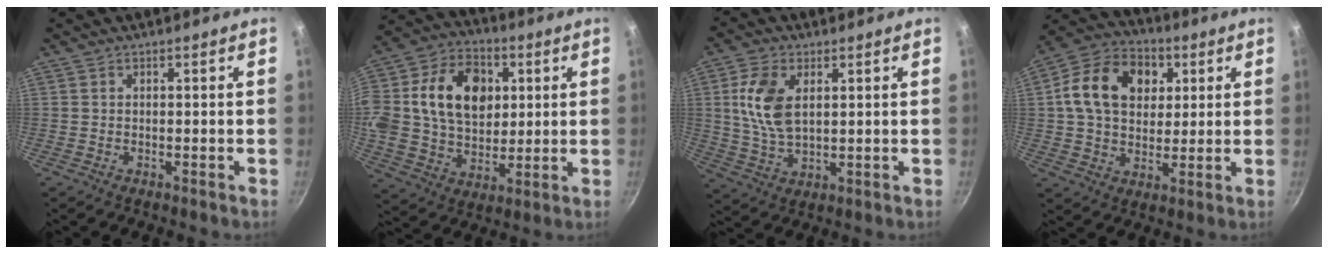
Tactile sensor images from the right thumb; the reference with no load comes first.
{"total": 24.8, "force": [5.0, 18.2, 16.2], "torque": [-0.297, 0.026, 0.084]}
{"total": 10.3, "force": [2.6, 5.9, 8.0], "torque": [-0.152, -0.010, 0.052]}
{"total": 16.6, "force": [4.2, 12.3, 10.3], "torque": [-0.153, 0.012, 0.057]}